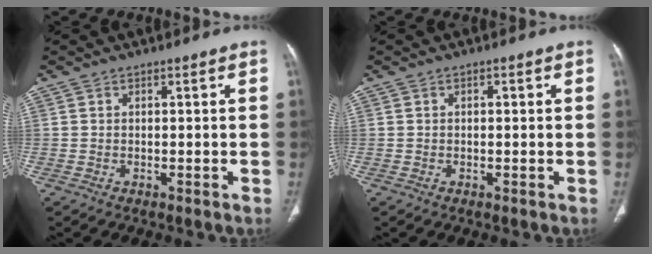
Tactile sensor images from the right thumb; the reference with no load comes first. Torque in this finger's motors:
{"motor_torque": [0.12, -0.07, -0.26, -0.11, 0.04]}